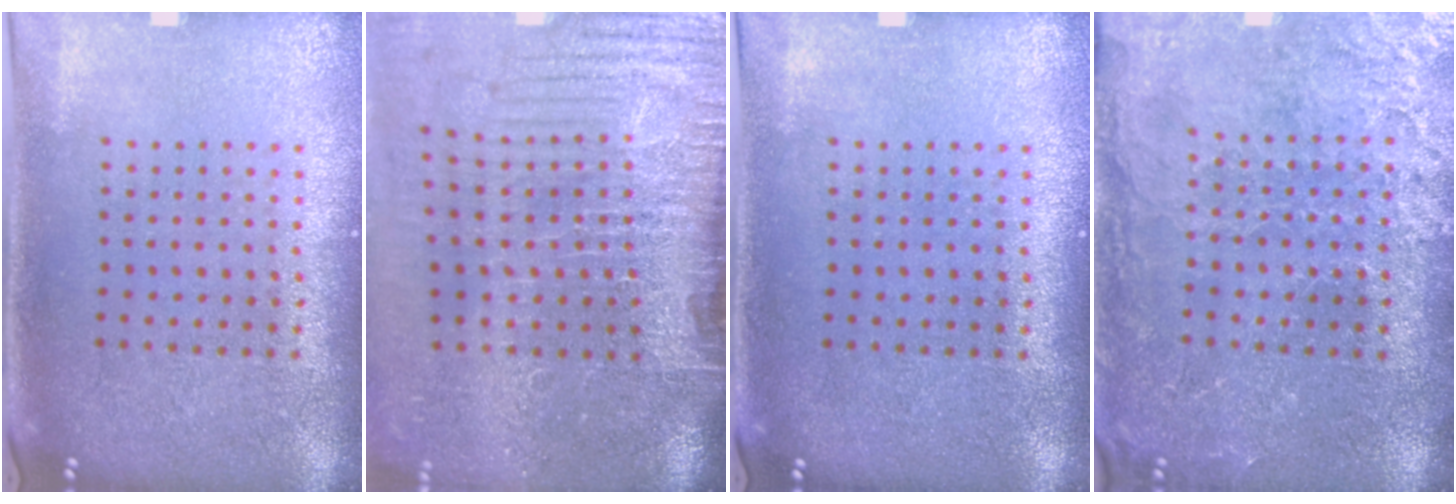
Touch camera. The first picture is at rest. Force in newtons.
{"total": 5.1, "press": 4.2, "slide": 2.9}
{"total": 0.0}
{"total": 3.4, "press": 3.2, "slide": 1.1}